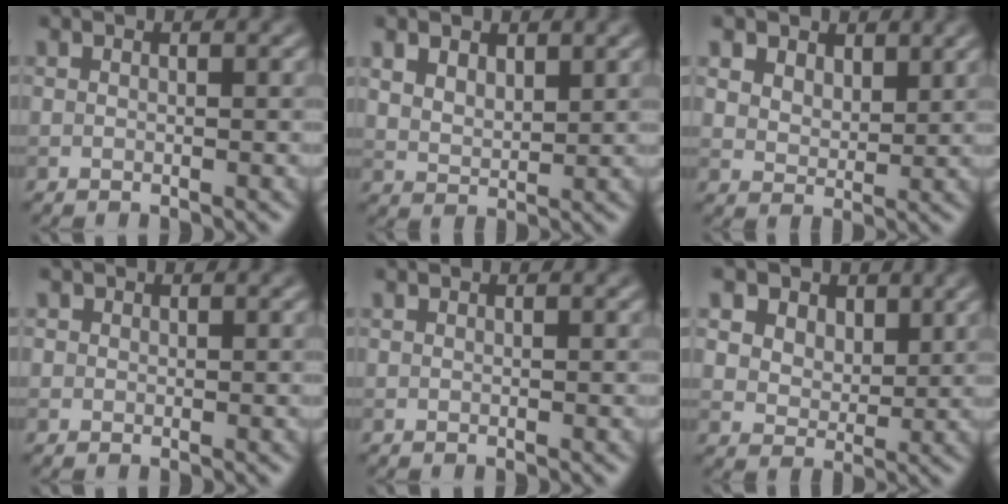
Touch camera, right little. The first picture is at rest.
{"total": 2.7, "force": [1.7, 1.5, 1.5], "torque": [-0.034, -0.003, 0.037]}
{"total": 5.1, "force": [3.4, 3.1, 2.2], "torque": [-0.068, -0.001, 0.060]}
{"total": 0.7, "force": [0.3, 0.6, 0.0], "torque": [0.006, -0.003, 0.002]}
{"total": 0.0}
{"total": 8.1, "force": [4.8, 5.5, 3.5], "torque": [-0.080, 0.003, 0.080]}